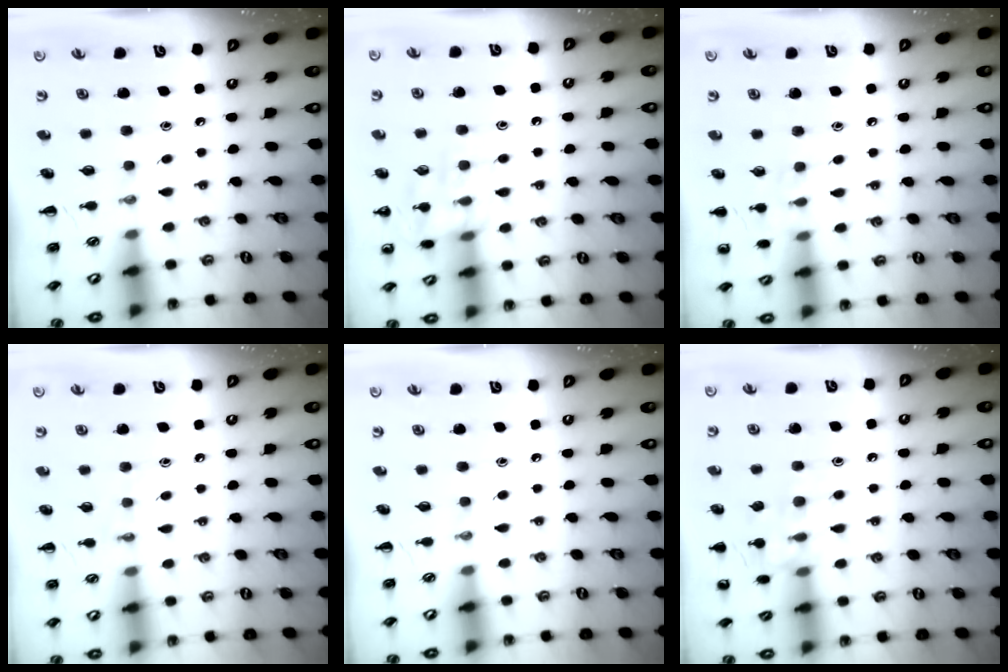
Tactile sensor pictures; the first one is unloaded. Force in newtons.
{"total": 12.6, "press": 12.6, "slide": 0.9}
{"total": 7.0, "press": 6.7, "slide": 2.0}
{"total": 5.0, "press": 4.8, "slide": 1.4}
{"total": 0.0}
{"total": 11.9, "press": 11.8, "slide": 0.8}